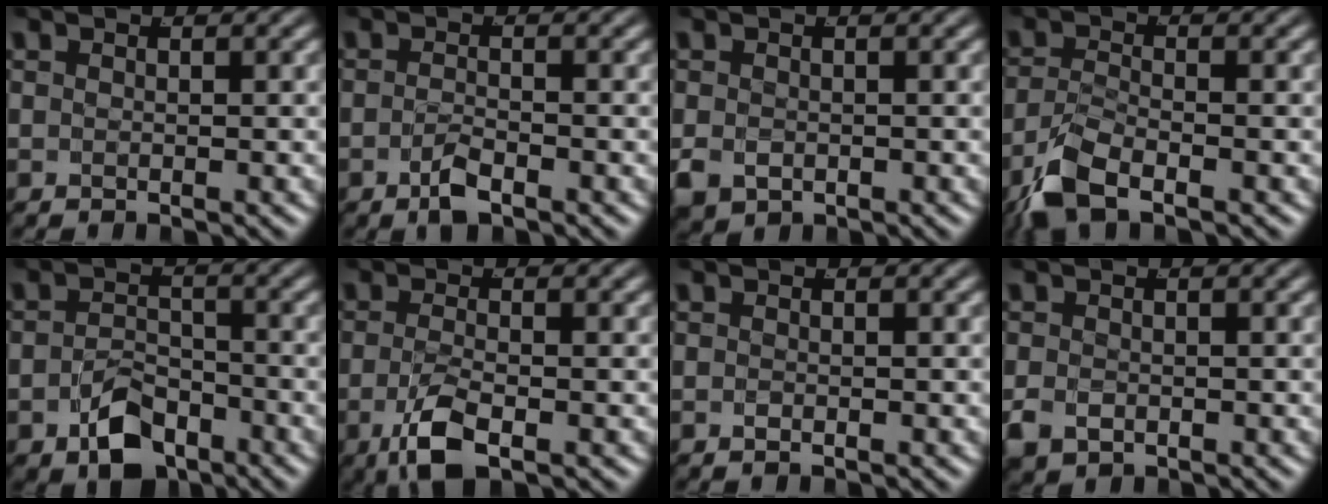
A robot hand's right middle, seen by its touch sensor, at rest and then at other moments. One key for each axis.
{"total": 2.2, "fx": -1.7, "fy": 0.5, "fz": 1.3, "tx": -0.026, "ty": -0.006, "tz": -0.029}
{"total": 2.7, "fx": -1.2, "fy": 2.0, "fz": 1.4, "tx": -0.040, "ty": -0.027, "tz": -0.006}
{"total": 3.9, "fx": -2.6, "fy": 1.1, "fz": 2.6, "tx": -0.059, "ty": -0.014, "tz": -0.043}
{"total": 4.8, "fx": -3.1, "fy": 2.8, "fz": 2.3, "tx": -0.029, "ty": -0.019, "tz": -0.047}
{"total": 4.0, "fx": -2.0, "fy": 1.0, "fz": 3.2, "tx": -0.067, "ty": -0.017, "tz": -0.025}
{"total": 0.5, "fx": -0.4, "fy": -0.3, "fz": 0.1, "tx": -0.006, "ty": -0.005, "tz": -0.003}
{"total": 2.2, "fx": -1.1, "fy": 1.5, "fz": 1.2, "tx": -0.034, "ty": -0.018, "tz": -0.009}